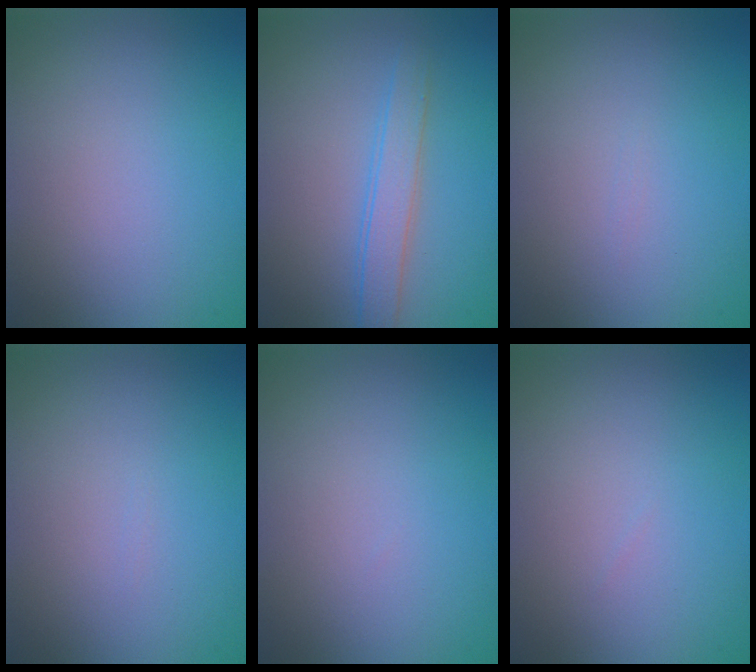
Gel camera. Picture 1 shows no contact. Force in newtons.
{"total": 2.4, "press": 2.4, "slide": 0.1}
{"total": 0.0}
{"total": 0.0}
{"total": 0.0}
{"total": 0.0}